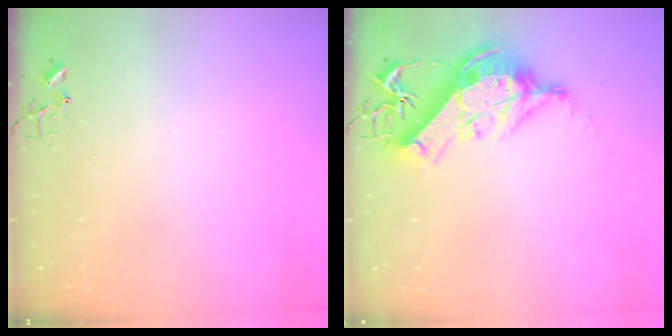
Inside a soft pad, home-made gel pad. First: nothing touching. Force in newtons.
{"total": 13.7, "press": 13.5, "slide": 2.2}